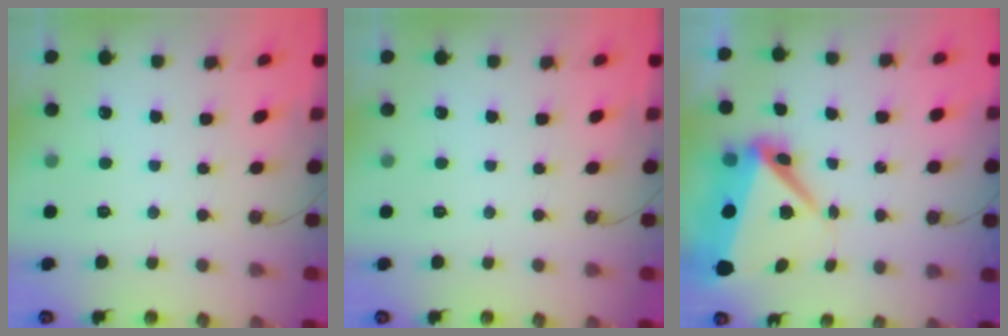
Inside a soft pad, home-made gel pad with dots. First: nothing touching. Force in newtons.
{"total": 0.0}
{"total": 11.5, "press": 11.3, "slide": 1.8}